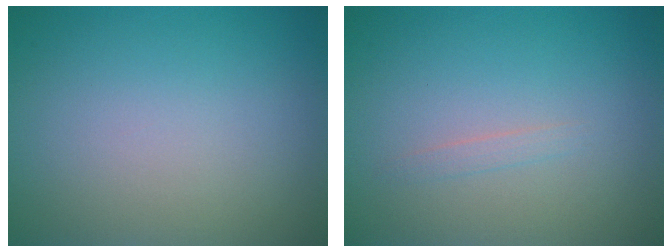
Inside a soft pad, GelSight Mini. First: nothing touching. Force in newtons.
{"total": 0.7, "press": 0.7, "slide": 0.1}